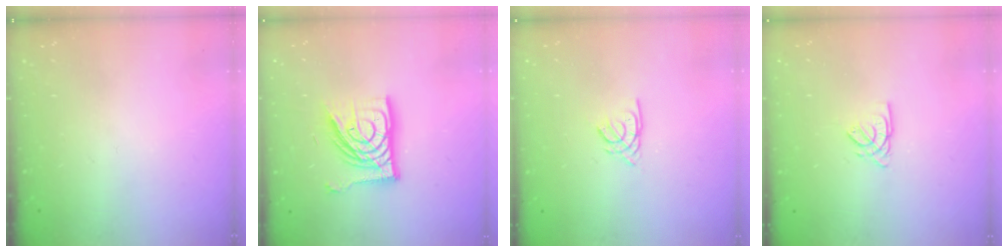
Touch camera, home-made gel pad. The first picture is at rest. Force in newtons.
{"total": 17.3, "press": 17.3, "slide": 1.7}
{"total": 1.8, "press": 1.8, "slide": 0.3}
{"total": 2.7, "press": 2.7, "slide": 0.3}